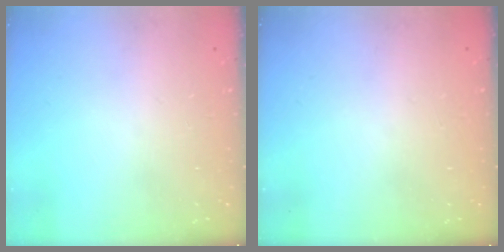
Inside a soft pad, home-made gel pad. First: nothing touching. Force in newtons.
{"total": 0.0}